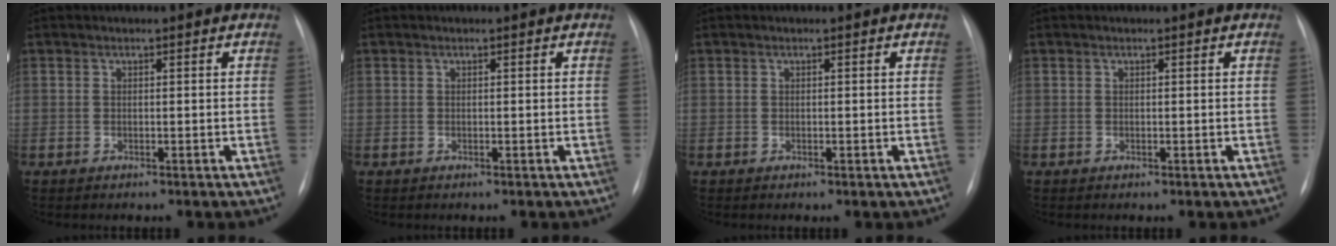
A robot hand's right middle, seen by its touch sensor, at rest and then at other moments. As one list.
[{"total": 0.0}, {"total": 0.0}, {"total": 0.0}]